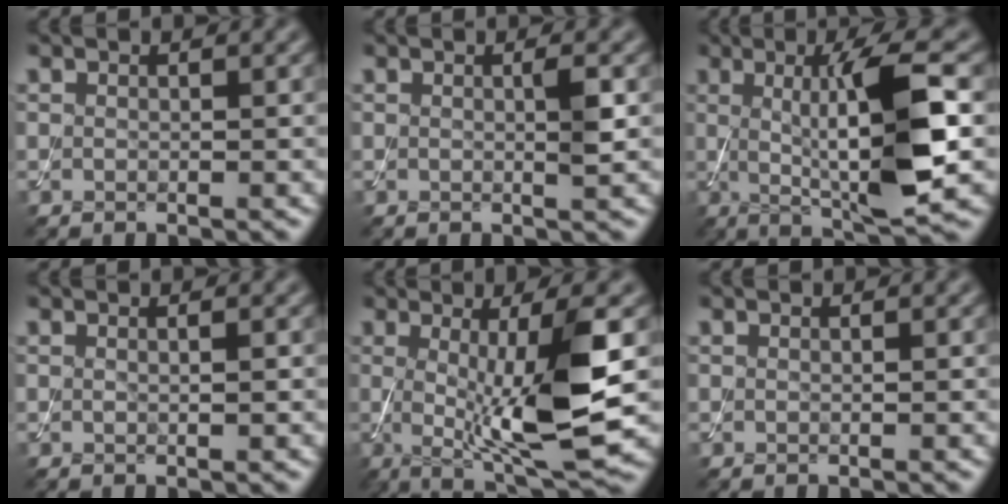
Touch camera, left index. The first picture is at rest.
{"total": 1.5, "force": [0.1, 0.1, 1.5], "torque": [-0.026, -0.001, 0.000]}
{"total": 9.5, "force": [0.0, 1.9, 9.4], "torque": [-0.140, -0.004, 0.005]}
{"total": 0.6, "force": [0.1, 0.1, 0.6], "torque": [-0.010, 0.000, 0.000]}
{"total": 9.9, "force": [-0.2, 2.0, 9.7], "torque": [-0.152, -0.015, 0.008]}
{"total": 0.0}